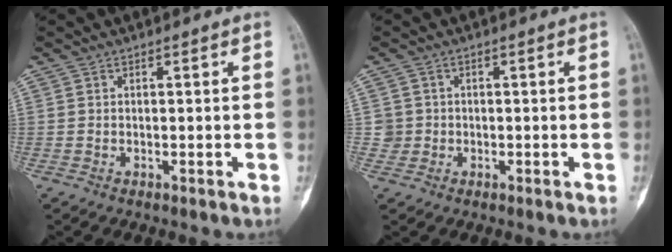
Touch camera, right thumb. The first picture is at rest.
{"total": 2.0, "force": [-0.2, 2.0, -0.2], "torque": [0.018, 0.008, -0.006]}